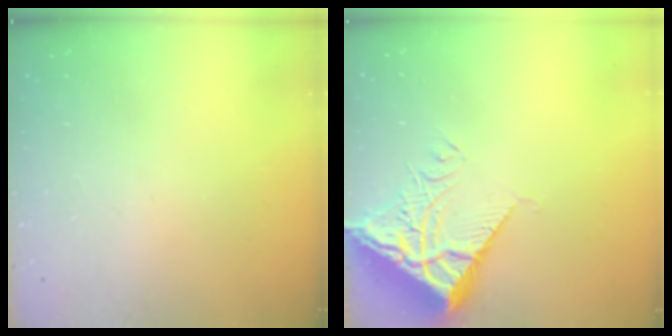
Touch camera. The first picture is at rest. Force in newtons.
{"total": 7.5, "press": 7.4, "slide": 1.0}